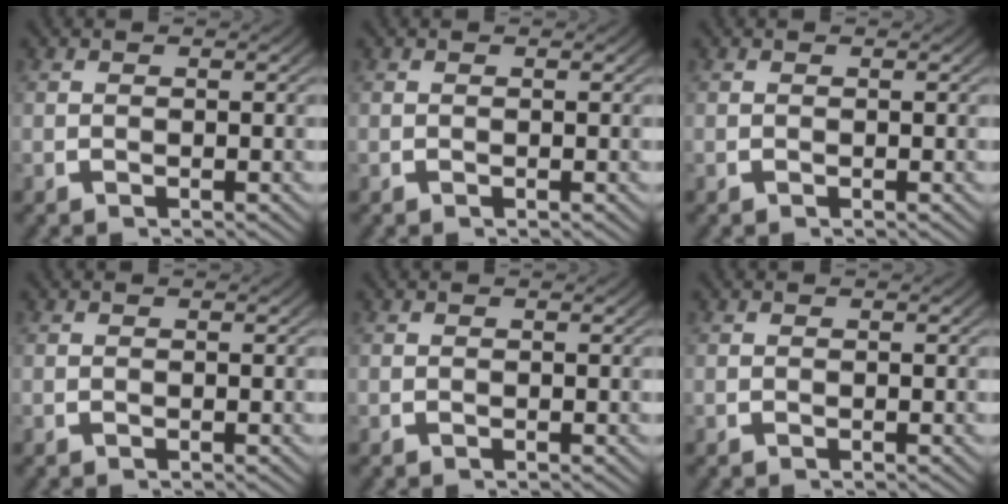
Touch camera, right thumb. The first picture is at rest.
{"total": 0.0}
{"total": 0.0}
{"total": 0.0}
{"total": 0.0}
{"total": 0.0}